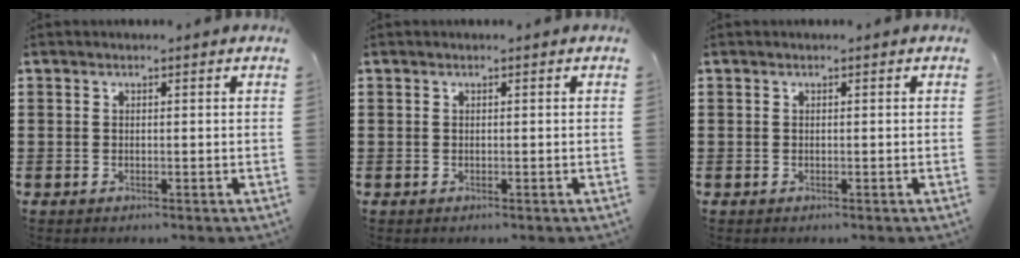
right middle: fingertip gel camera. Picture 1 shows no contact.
{"total": 0.0}
{"total": 0.0}